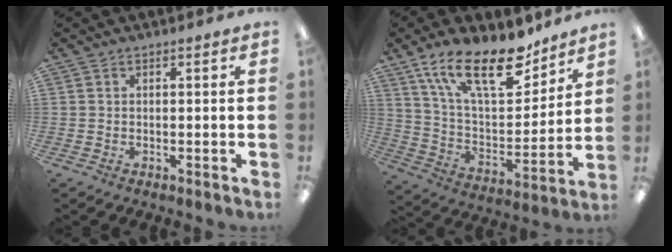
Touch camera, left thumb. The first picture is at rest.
{"total": 21.7, "force": [14.5, 8.6, 13.7], "torque": [-0.235, -0.079, 0.252]}